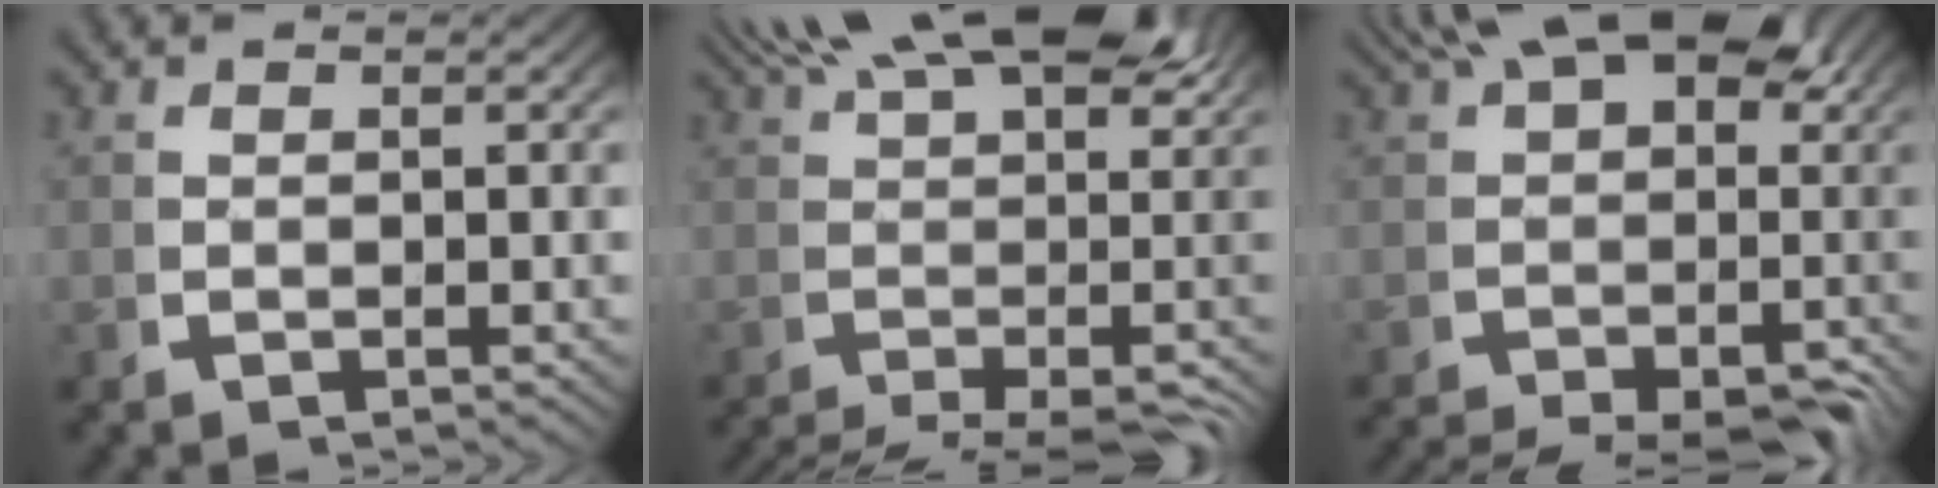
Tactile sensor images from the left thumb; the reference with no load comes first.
{"total": 13.5, "force": [-1.1, 7.2, 11.4], "torque": [-0.142, -0.017, -0.011]}
{"total": 12.8, "force": [-2.0, 8.2, 9.7], "torque": [-0.131, -0.037, -0.023]}